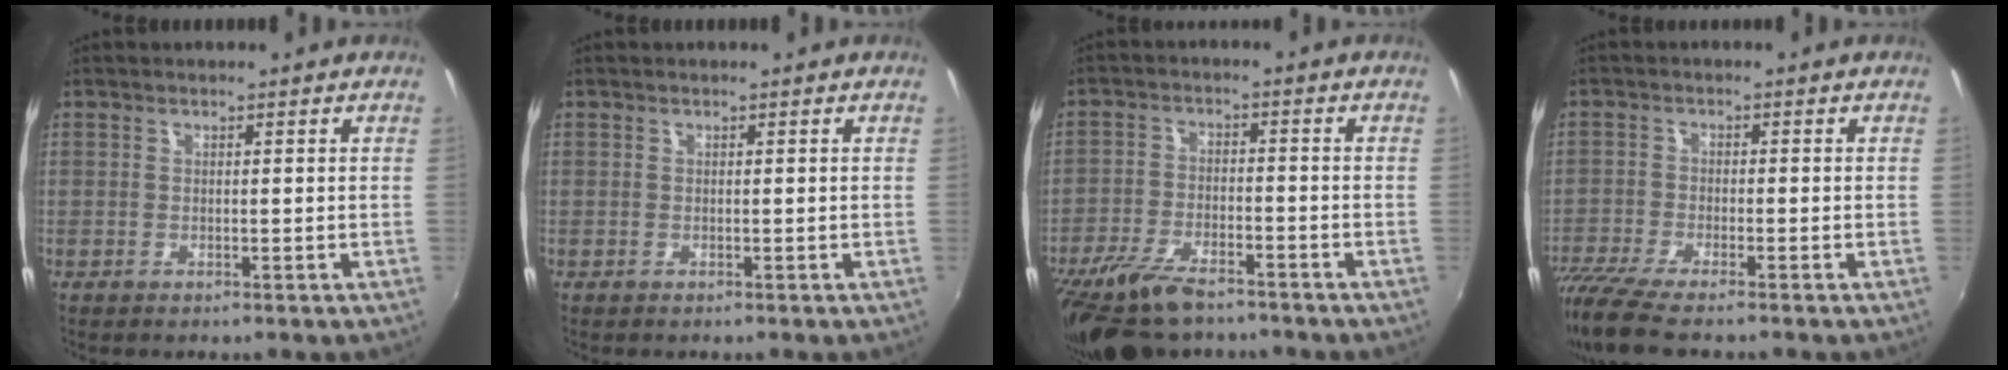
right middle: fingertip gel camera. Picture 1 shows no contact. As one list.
[{"total": 0.0}, {"total": 12.6, "force": [-9.9, 4.3, 6.4], "torque": [-0.148, -0.029, -0.182]}, {"total": 10.0, "force": [-8.3, 1.2, 5.3], "torque": [-0.132, -0.046, -0.152]}]